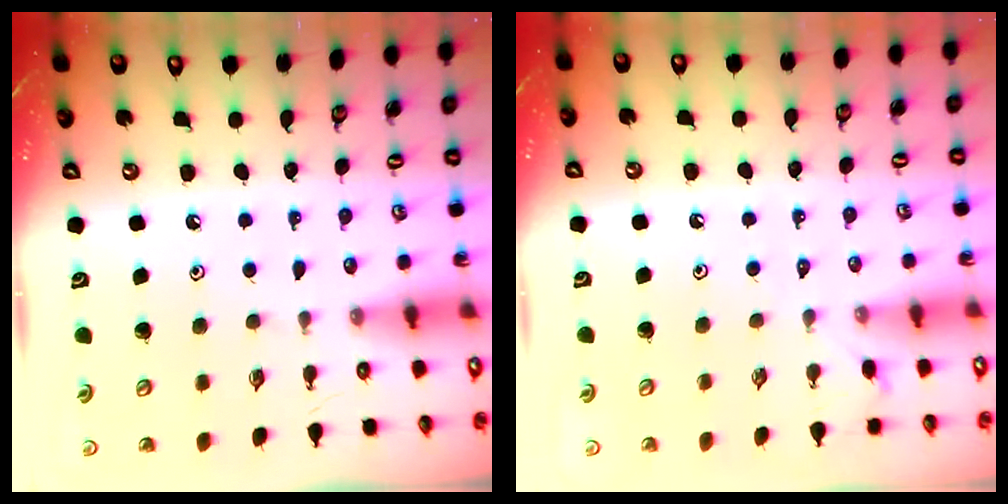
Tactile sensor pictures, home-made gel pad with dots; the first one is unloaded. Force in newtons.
{"total": 4.2, "press": 4.2, "slide": 0.6}